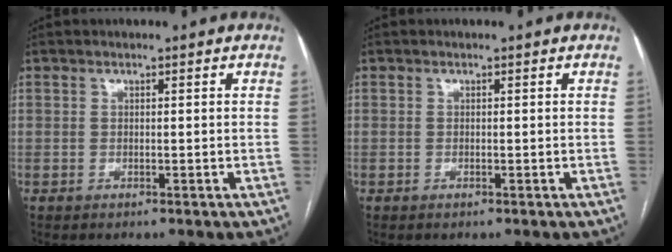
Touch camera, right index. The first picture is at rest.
{"total": 0.0}